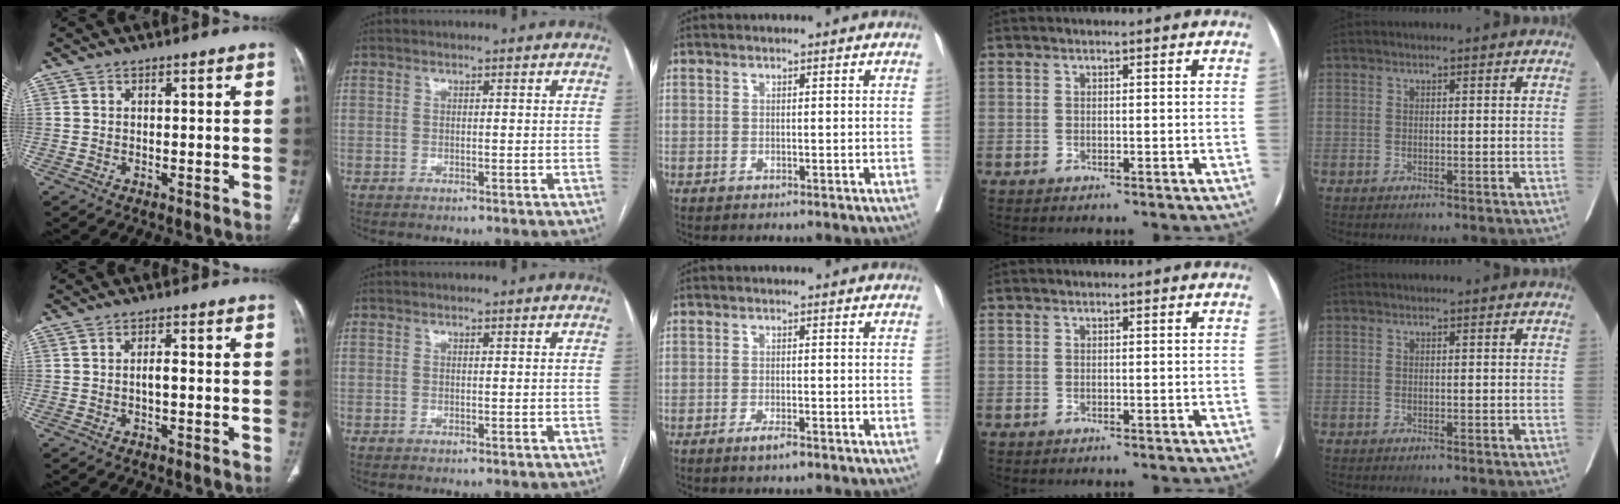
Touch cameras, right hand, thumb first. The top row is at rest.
{"thumb": {"total": 1.7, "force": [-0.2, 0.6, 1.6], "torque": [-0.031, 0.005, -0.005]}, "middle": {"total": 1.8, "force": [-1.2, 0.2, 1.4], "torque": [-0.025, -0.002, -0.020]}}